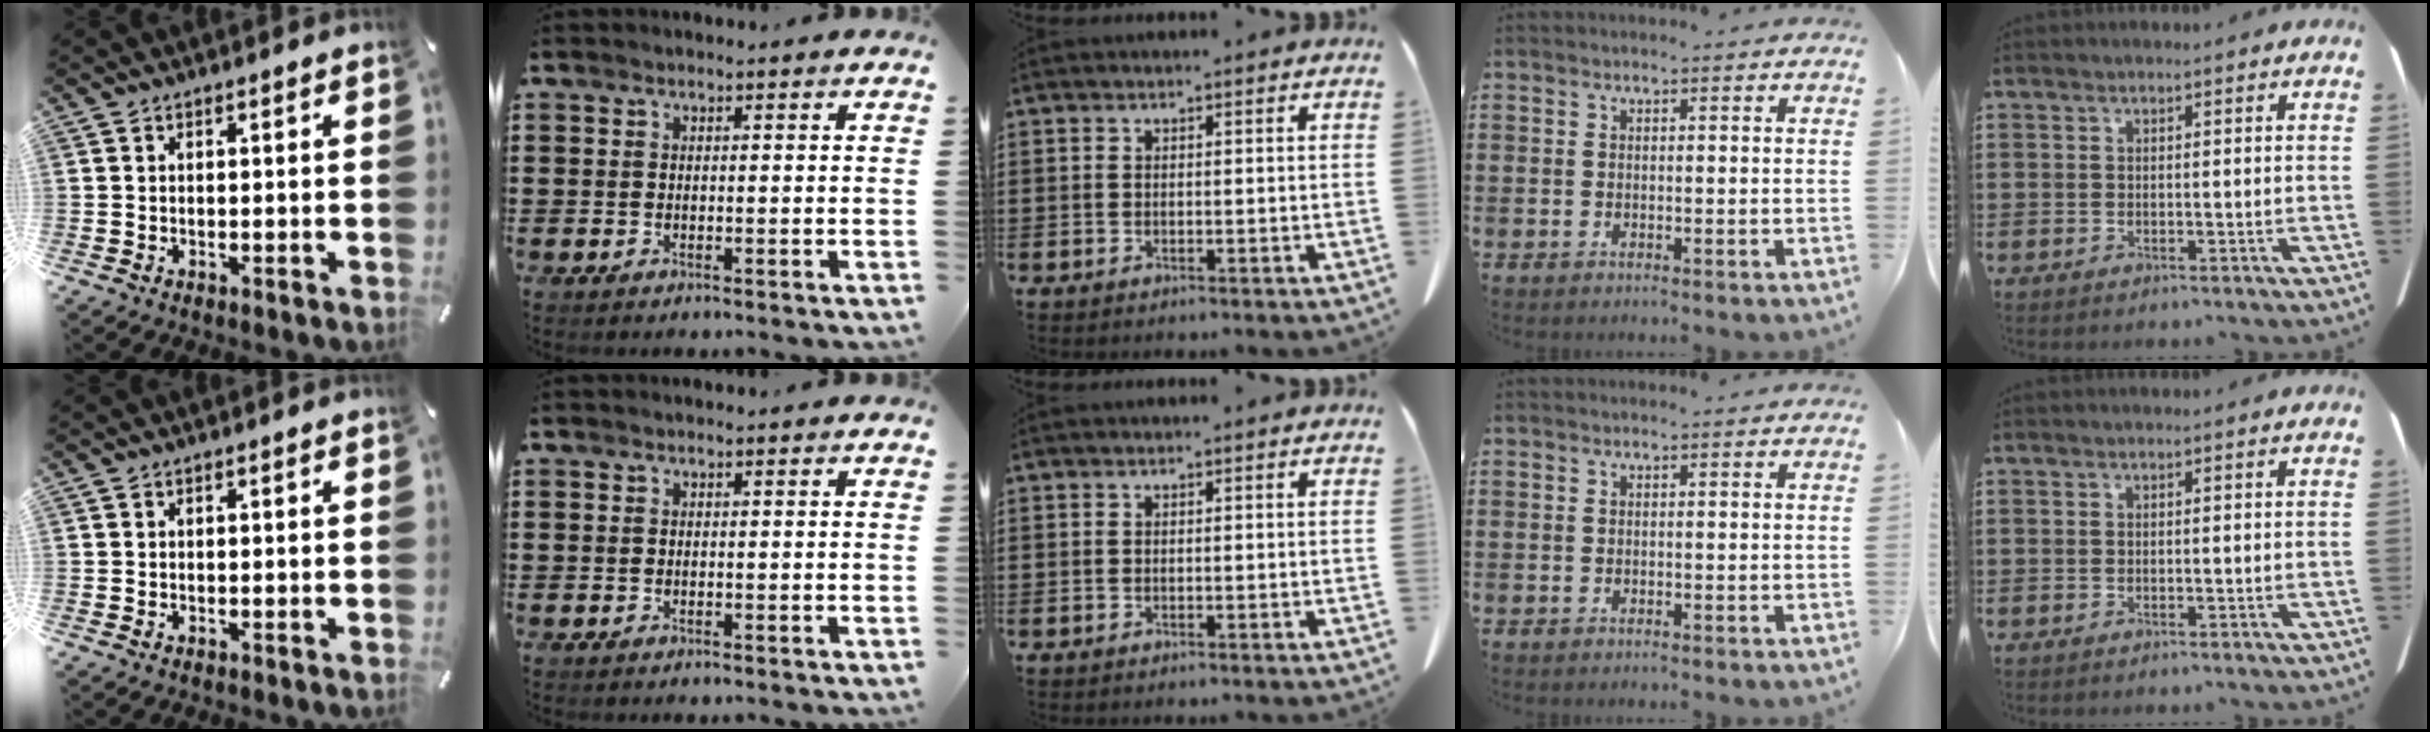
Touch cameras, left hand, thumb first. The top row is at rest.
{}